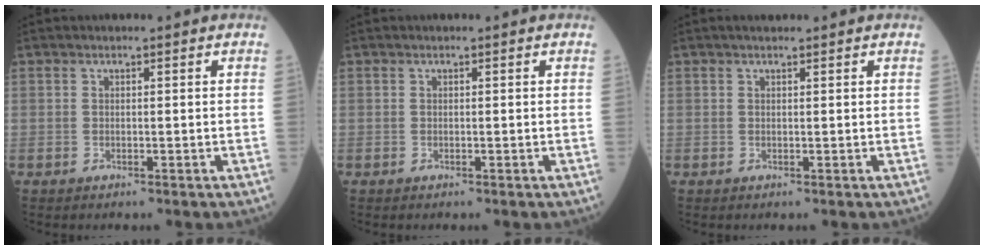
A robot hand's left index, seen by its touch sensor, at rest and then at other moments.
{"total": 0.0}
{"total": 1.6, "force": [1.3, 0.3, 0.8], "torque": [-0.015, 0.011, 0.020]}